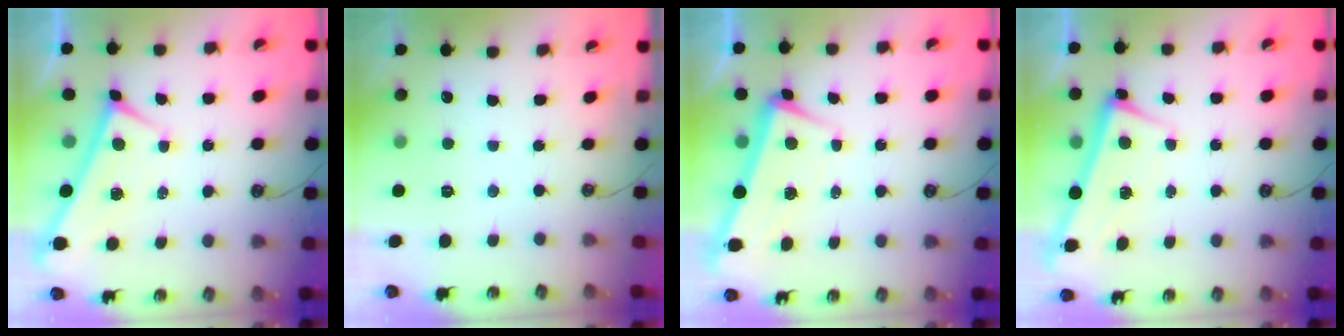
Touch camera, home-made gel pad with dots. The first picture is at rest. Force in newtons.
{"total": 0.0}
{"total": 2.8, "press": 2.3, "slide": 1.7}
{"total": 2.4, "press": 2.3, "slide": 0.9}